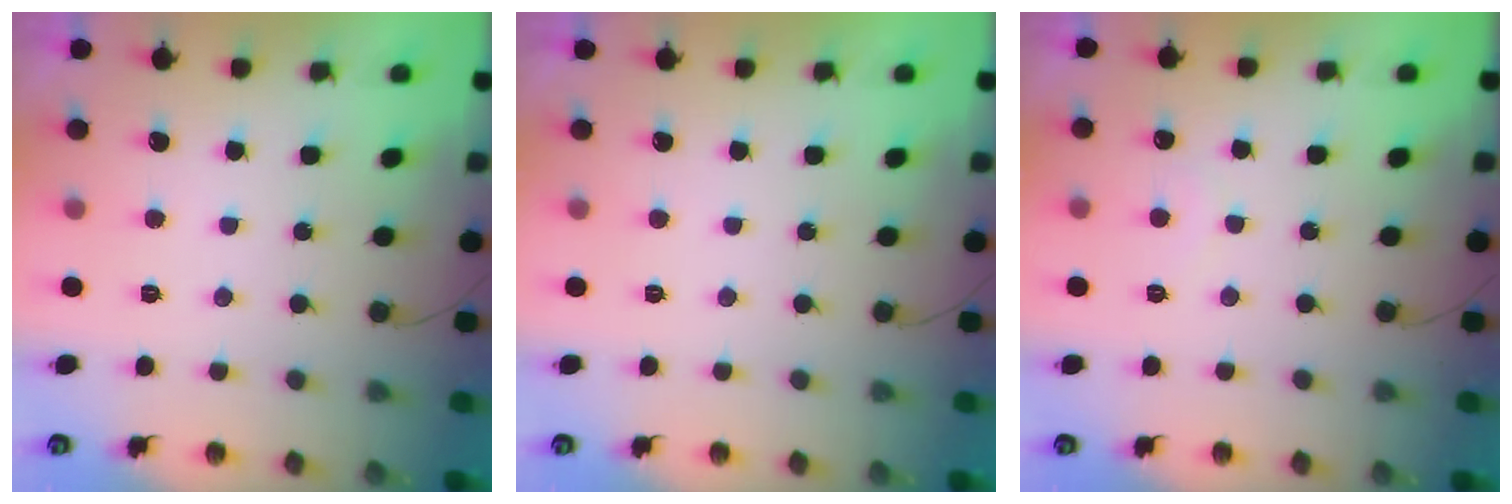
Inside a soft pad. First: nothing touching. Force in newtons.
{"total": 1.8, "press": 1.8, "slide": 0.0}
{"total": 3.7, "press": 3.7, "slide": 0.1}